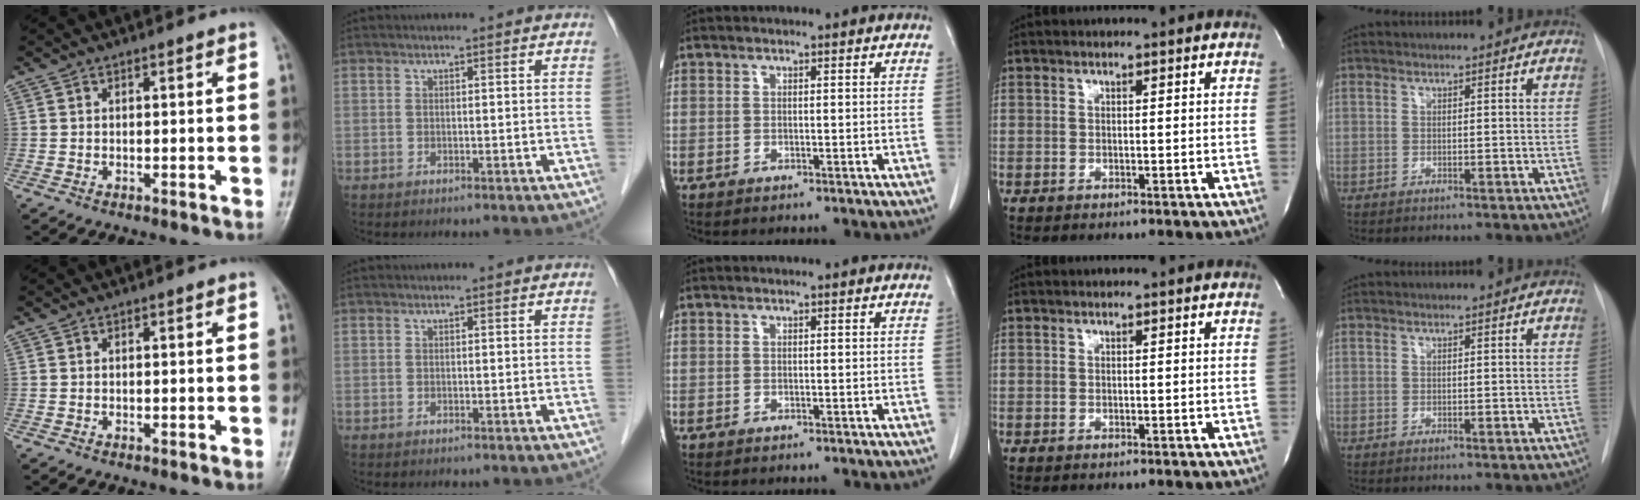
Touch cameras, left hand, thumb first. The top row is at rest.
{}